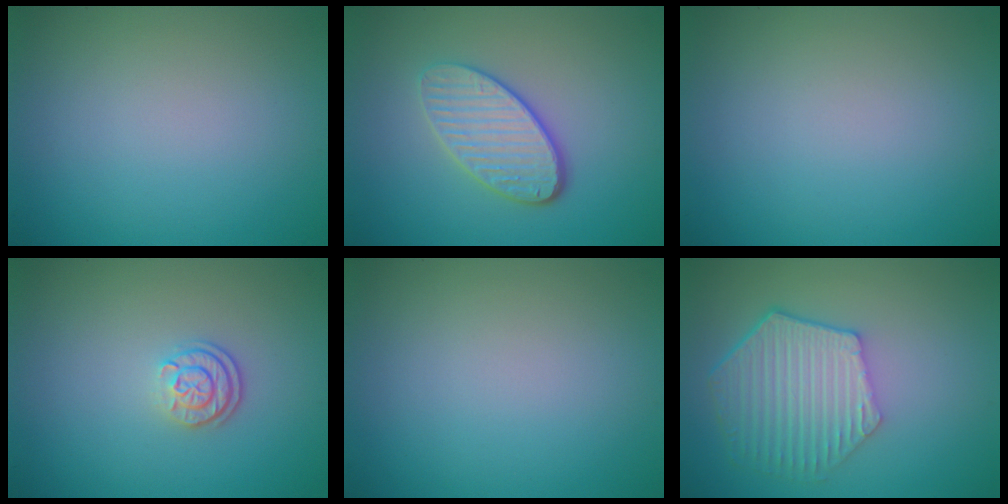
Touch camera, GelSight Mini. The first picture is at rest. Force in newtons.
{"total": 4.2, "press": 3.5, "slide": 2.4}
{"total": 0.0}
{"total": 2.4, "press": 1.9, "slide": 1.5}
{"total": 0.0}
{"total": 6.6, "press": 5.1, "slide": 4.2}